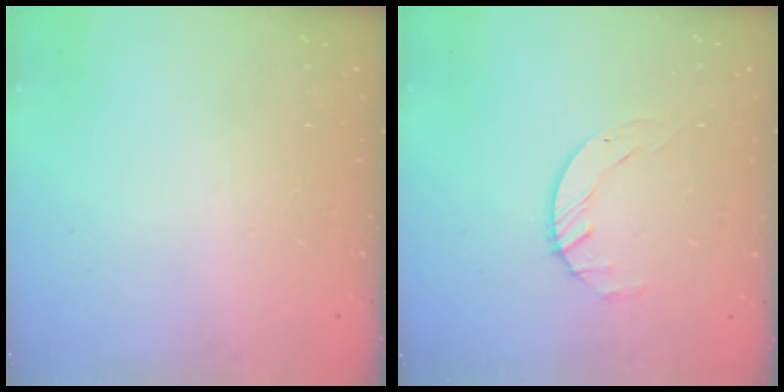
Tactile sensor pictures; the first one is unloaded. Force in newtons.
{"total": 1.7, "press": 1.7, "slide": 0.3}